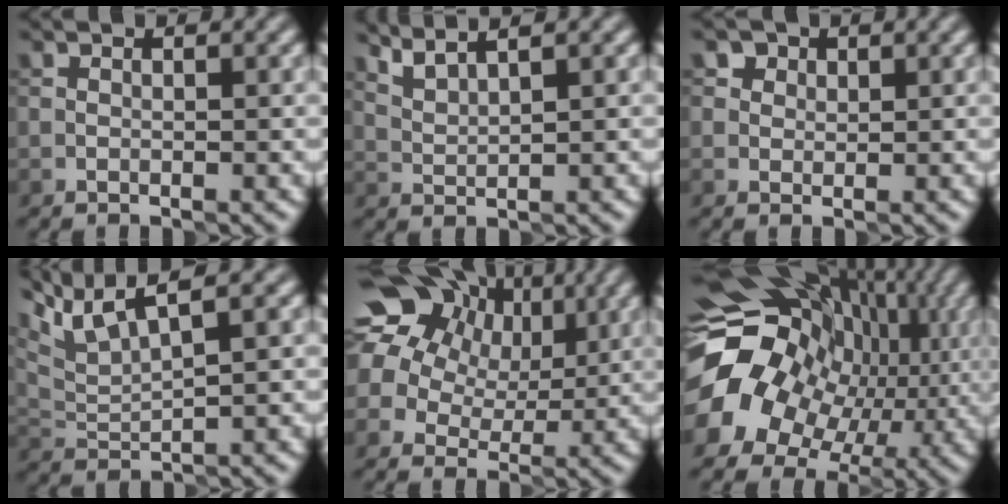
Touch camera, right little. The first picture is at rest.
{"total": 3.1, "force": [2.6, 0.3, 1.6], "torque": [-0.036, 0.010, 0.054]}
{"total": 4.2, "force": [2.6, 2.9, 1.7], "torque": [-0.040, 0.005, 0.033]}
{"total": 5.4, "force": [3.9, 0.7, 3.6], "torque": [-0.079, 0.021, 0.081]}
{"total": 18.0, "force": [7.5, 13.8, 8.7], "torque": [-0.200, 0.037, 0.124]}
{"total": 19.3, "force": [-0.1, 16.6, 9.8], "torque": [-0.177, 0.013, -0.007]}